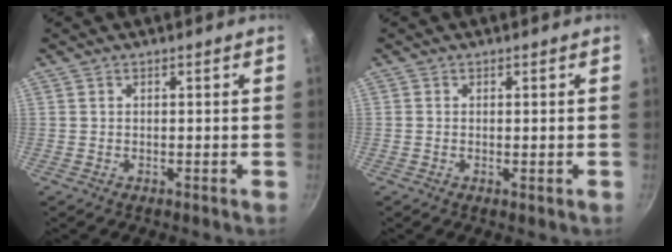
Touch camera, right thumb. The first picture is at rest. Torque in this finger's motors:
{"motor_torque": [-0.28, -0.04, -0.52, 0.11, 0.05]}